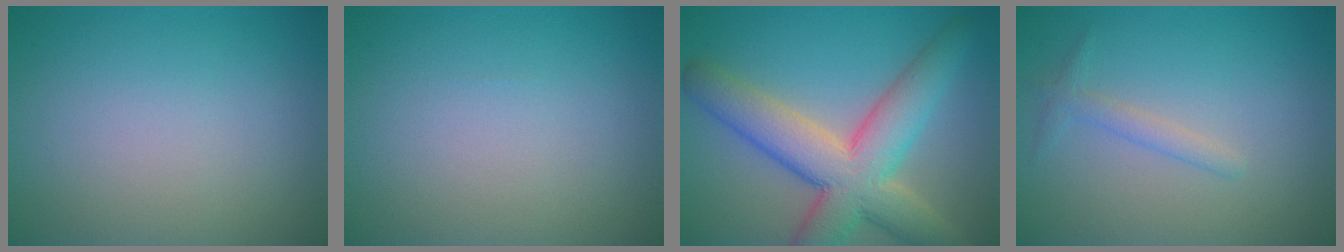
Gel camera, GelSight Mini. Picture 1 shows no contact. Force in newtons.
{"total": 0.0}
{"total": 9.0, "press": 8.9, "slide": 0.8}
{"total": 1.4, "press": 1.4, "slide": 0.1}